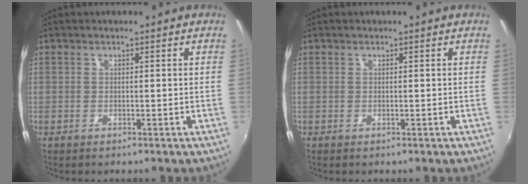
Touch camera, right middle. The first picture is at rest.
{"total": 0.0}